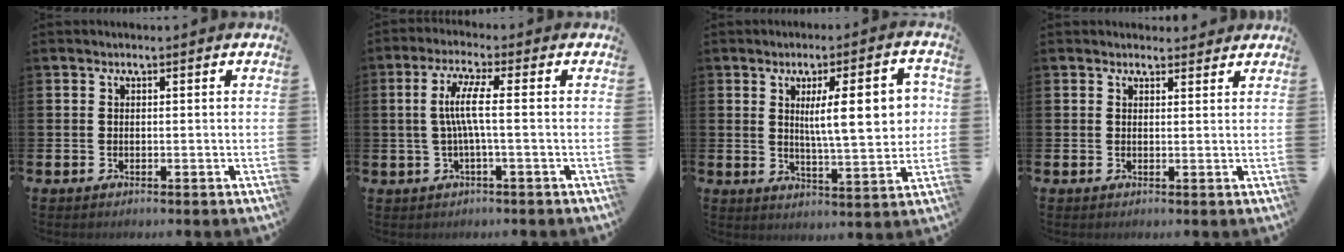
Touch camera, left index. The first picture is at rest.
{"total": 5.5, "force": [0.1, 0.5, 5.4], "torque": [-0.105, 0.003, -0.001]}
{"total": 10.9, "force": [2.8, 2.8, 10.1], "torque": [-0.146, -0.007, 0.036]}
{"total": 1.9, "force": [1.8, 0.6, -0.1], "torque": [0.011, -0.007, 0.032]}